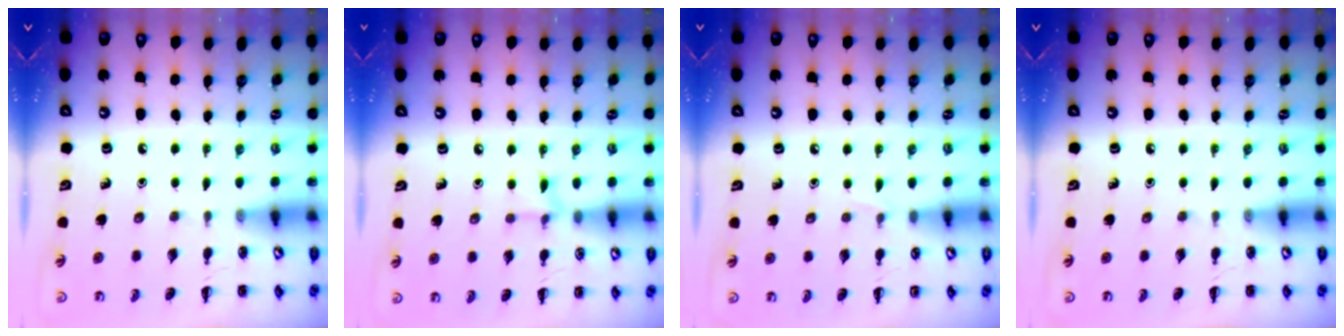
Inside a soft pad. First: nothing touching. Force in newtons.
{"total": 6.2, "press": 5.9, "slide": 1.8}
{"total": 3.4, "press": 3.2, "slide": 1.1}
{"total": 0.0}